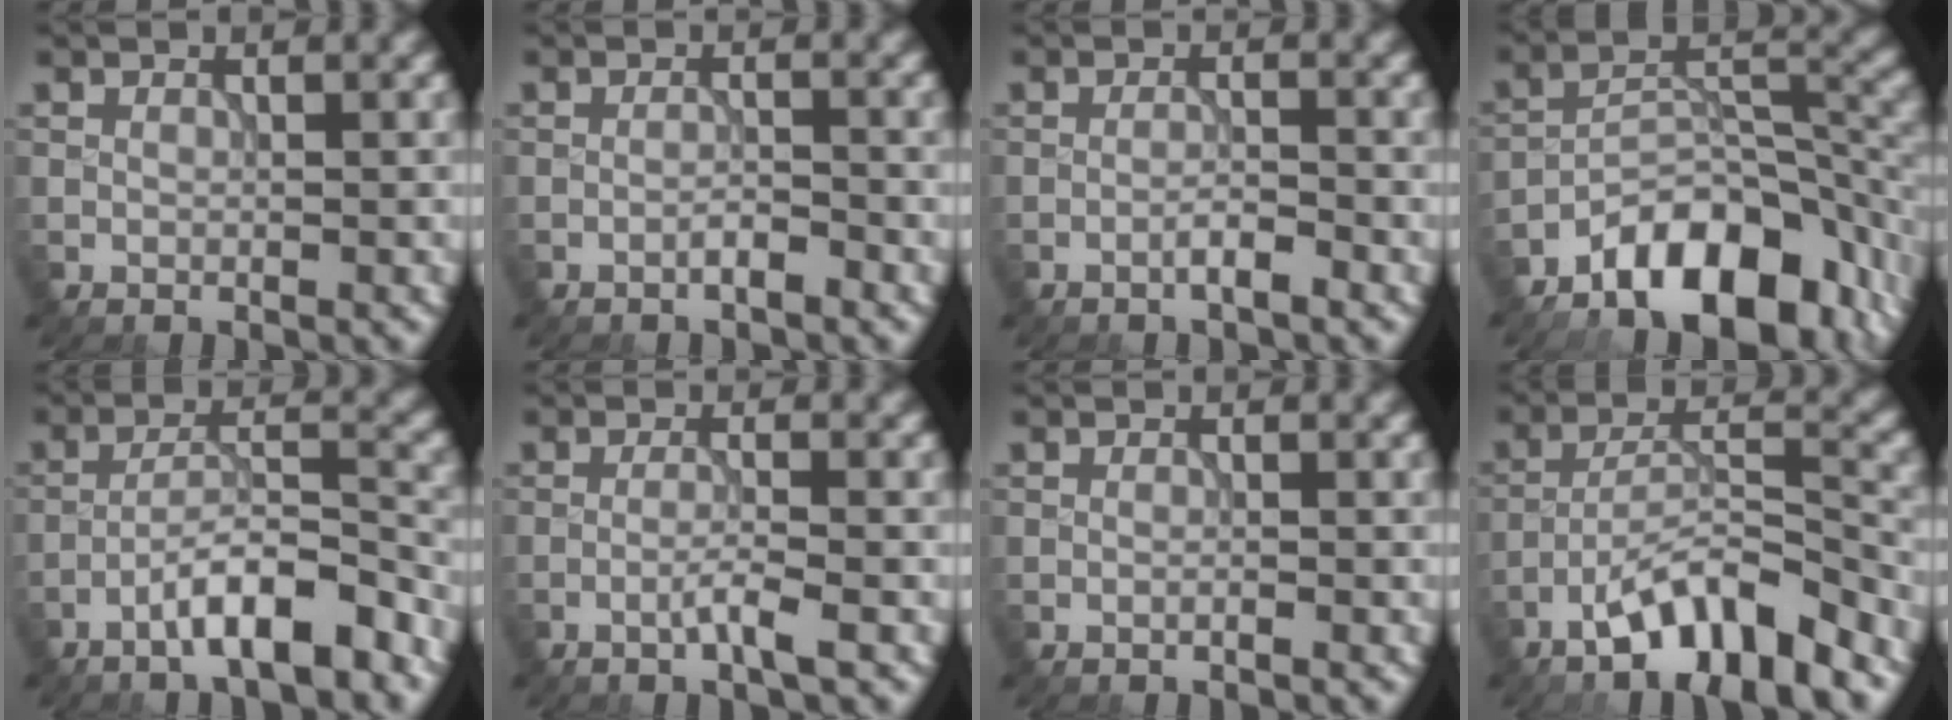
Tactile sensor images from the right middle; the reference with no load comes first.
{"total": 1.3, "force": [-0.9, 0.2, 1.0], "torque": [-0.015, 0.003, -0.018]}
{"total": 1.6, "force": [-1.0, 0.1, 1.3], "torque": [-0.020, 0.006, -0.021]}
{"total": 11.0, "force": [-7.1, 4.8, 6.9], "torque": [-0.096, 0.003, -0.126]}
{"total": 6.3, "force": [-4.1, 1.2, 4.7], "torque": [-0.074, 0.015, -0.070]}
{"total": 2.2, "force": [-1.0, 0.1, 1.9], "torque": [-0.034, 0.007, -0.024]}
{"total": 0.6, "force": [-0.2, 0.1, 0.5], "torque": [-0.007, -0.003, -0.010]}
{"total": 8.0, "force": [-5.5, 1.7, 5.5], "torque": [-0.095, 0.009, -0.097]}